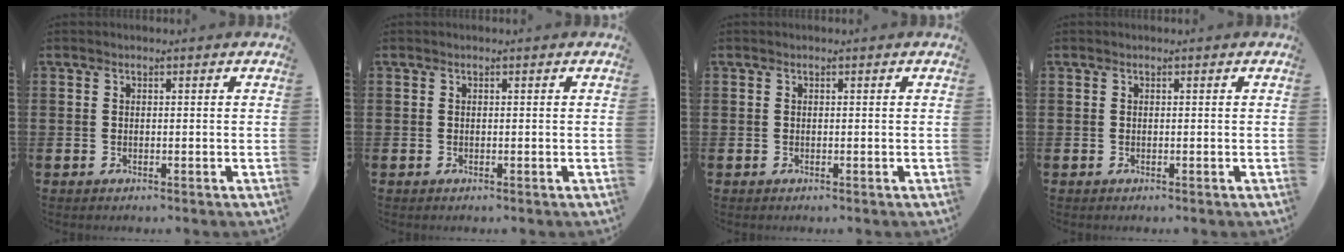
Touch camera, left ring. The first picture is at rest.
{"total": 0.0}
{"total": 0.0}
{"total": 0.0}